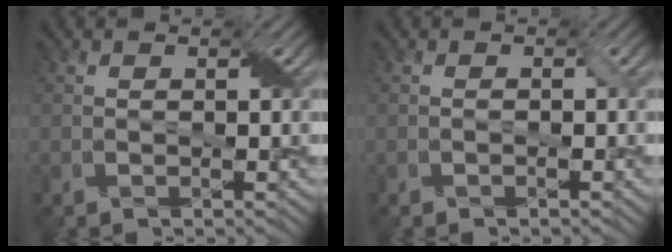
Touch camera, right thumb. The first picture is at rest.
{"total": 0.7, "force": [-0.3, 0.2, 0.6], "torque": [-0.010, 0.002, -0.004]}